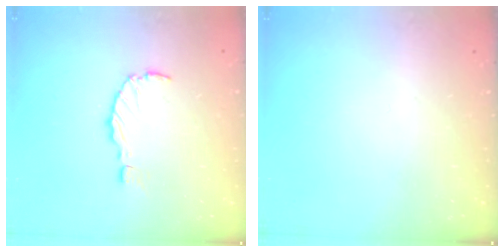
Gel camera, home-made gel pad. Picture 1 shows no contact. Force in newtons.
{"total": 0.0}